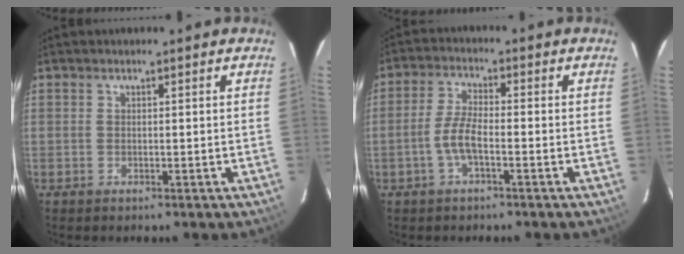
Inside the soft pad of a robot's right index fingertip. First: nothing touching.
{"total": 4.7, "force": [-1.9, 1.1, 4.1], "torque": [-0.093, 0.009, -0.038]}